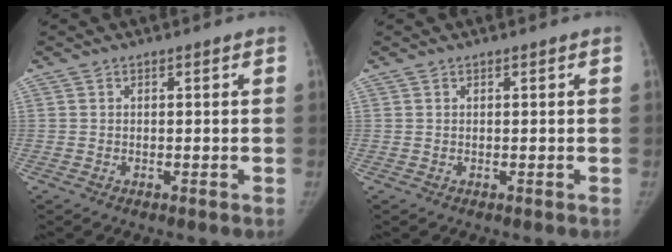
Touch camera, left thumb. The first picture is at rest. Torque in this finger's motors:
{"motor_torque": [0.14, 0.14, 0.18, 0.18, 0.00]}